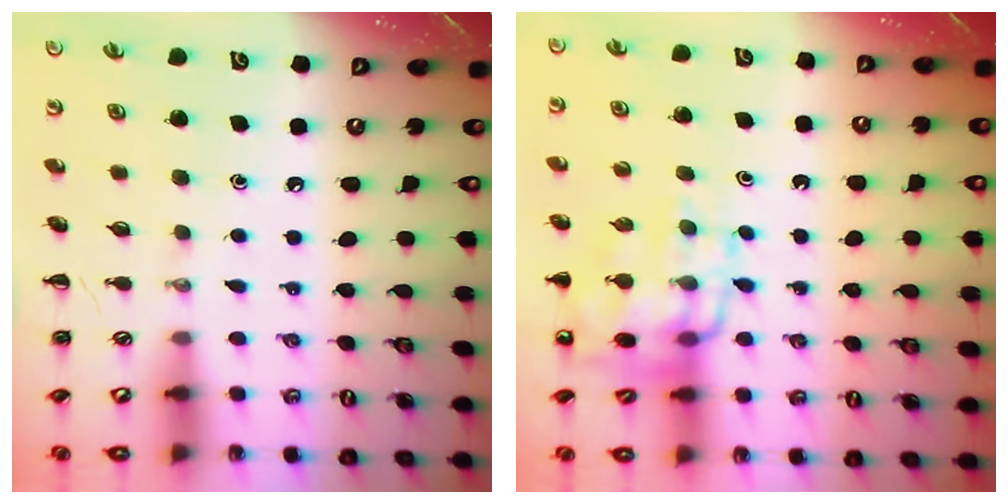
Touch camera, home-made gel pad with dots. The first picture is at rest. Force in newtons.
{"total": 13.1, "press": 12.9, "slide": 2.6}